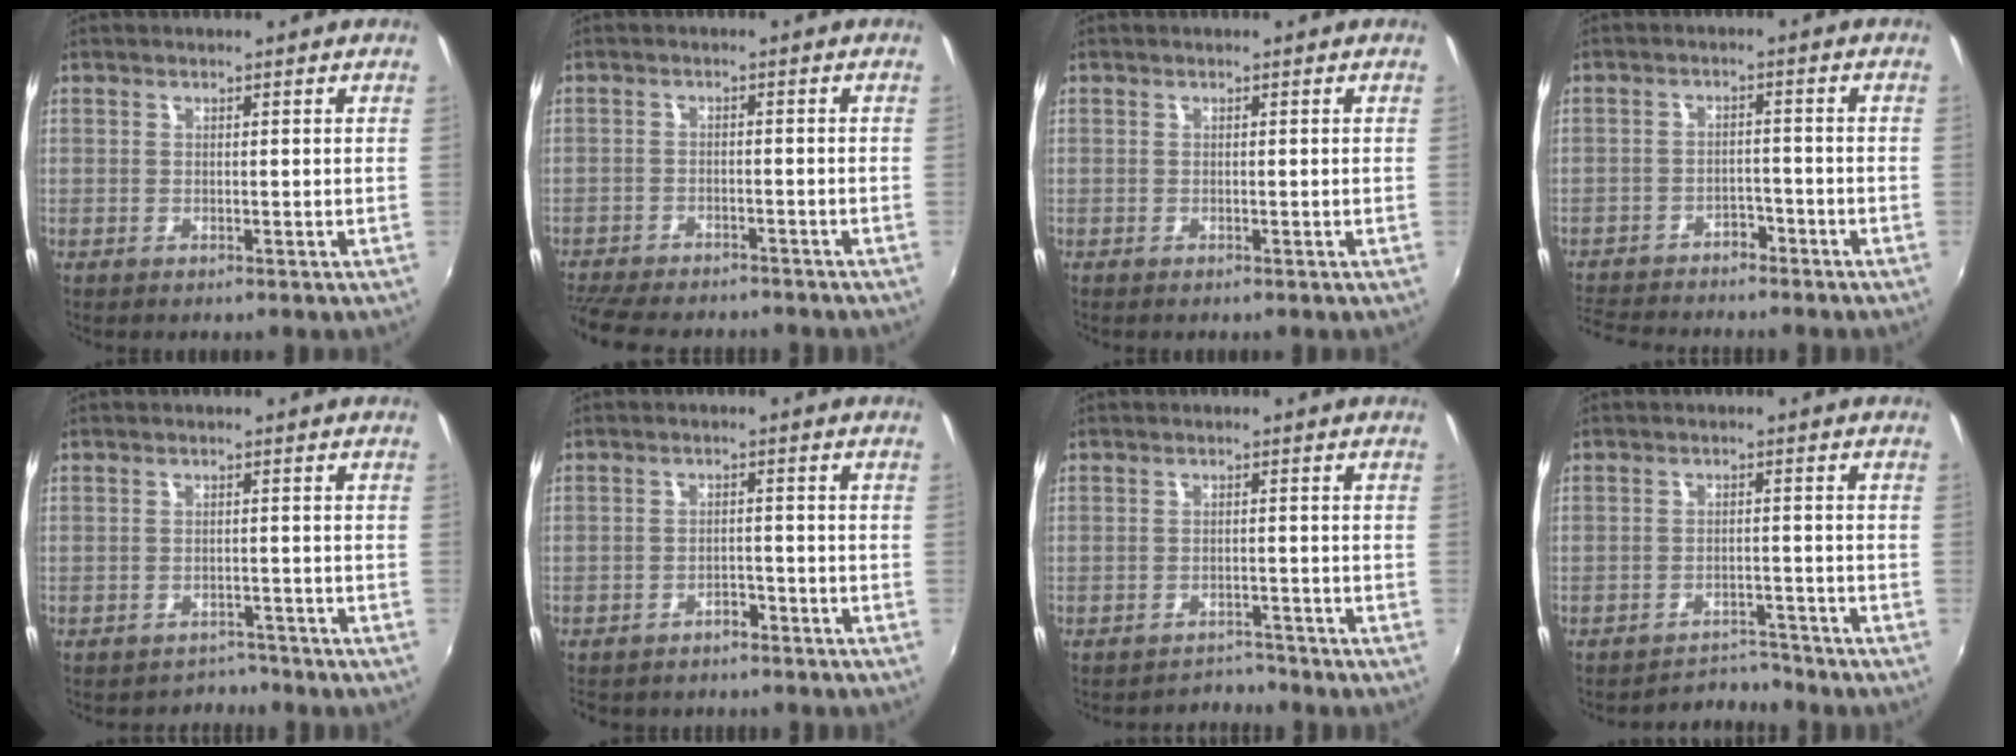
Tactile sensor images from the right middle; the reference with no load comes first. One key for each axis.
{"total": 12.2, "fx": -10.8, "fy": 3.4, "fz": 4.8, "tx": -0.121, "ty": -0.023, "tz": -0.168}
{"total": 0.0}
{"total": 9.3, "fx": -8.3, "fy": 3.3, "fz": 2.6, "tx": -0.077, "ty": -0.003, "tz": -0.133}
{"total": 3.1, "fx": -2.8, "fy": 1.0, "fz": -0.9, "tx": 0.015, "ty": 0.007, "tz": -0.042}
{"total": 4.3, "fx": -3.5, "fy": 2.3, "fz": 1.2, "tx": -0.032, "ty": 0.000, "tz": -0.048}
{"total": 3.1, "fx": -3.0, "fy": 0.5, "fz": -0.8, "tx": 0.013, "ty": 0.006, "tz": -0.048}
{"total": 4.7, "fx": -4.6, "fy": 0.5, "fz": -0.9, "tx": 0.006, "ty": 0.009, "tz": -0.072}